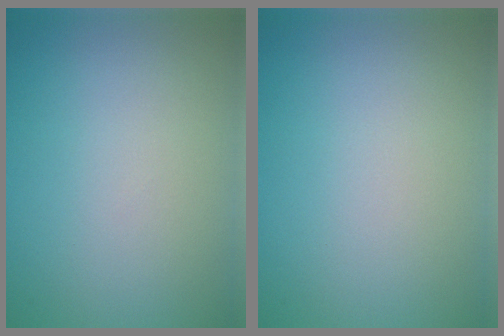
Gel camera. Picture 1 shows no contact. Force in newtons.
{"total": 0.0}